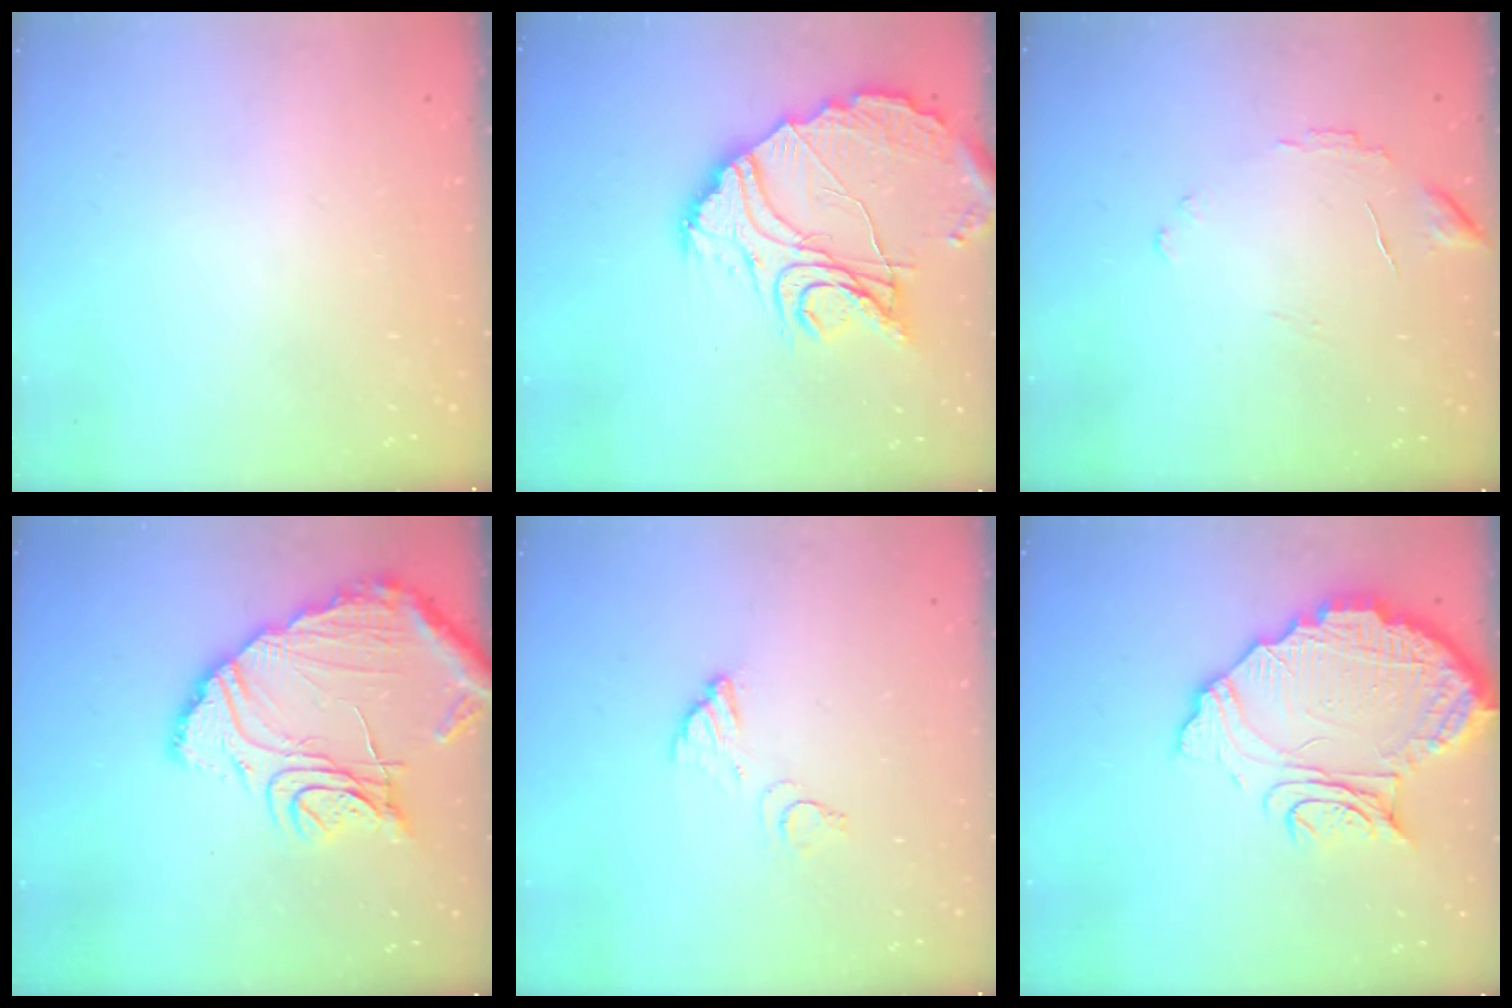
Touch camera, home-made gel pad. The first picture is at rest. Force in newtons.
{"total": 17.9, "press": 17.8, "slide": 1.9}
{"total": 8.4, "press": 8.3, "slide": 0.5}
{"total": 17.8, "press": 17.7, "slide": 1.8}
{"total": 4.1, "press": 4.1, "slide": 0.2}
{"total": 14.9, "press": 14.8, "slide": 1.4}